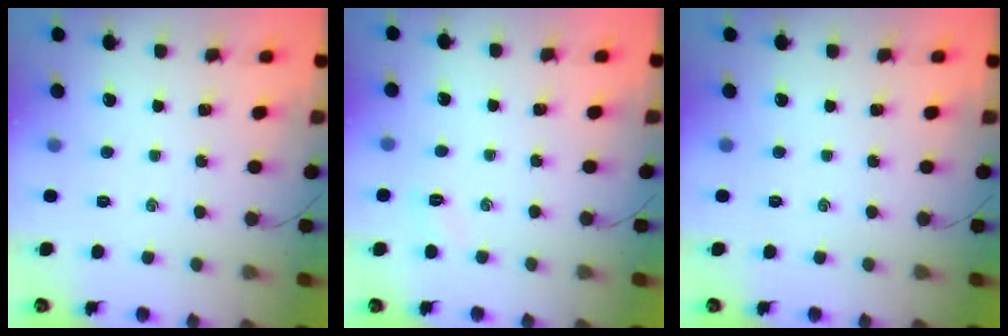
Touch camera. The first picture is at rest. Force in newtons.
{"total": 2.9, "press": 2.8, "slide": 0.8}
{"total": 0.0}